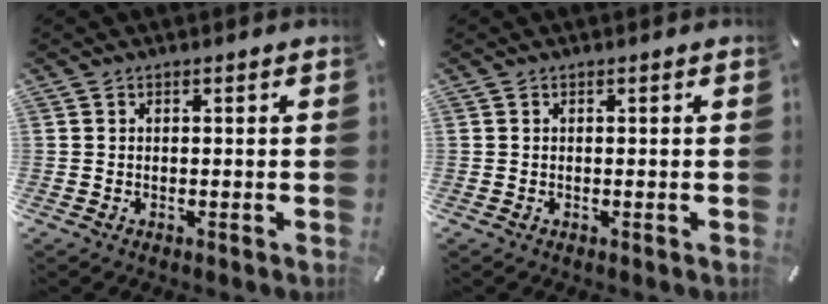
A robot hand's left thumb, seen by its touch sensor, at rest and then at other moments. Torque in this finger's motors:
{"motor_torque": [-0.02, 0.00, -0.01, -0.06, 0.00]}